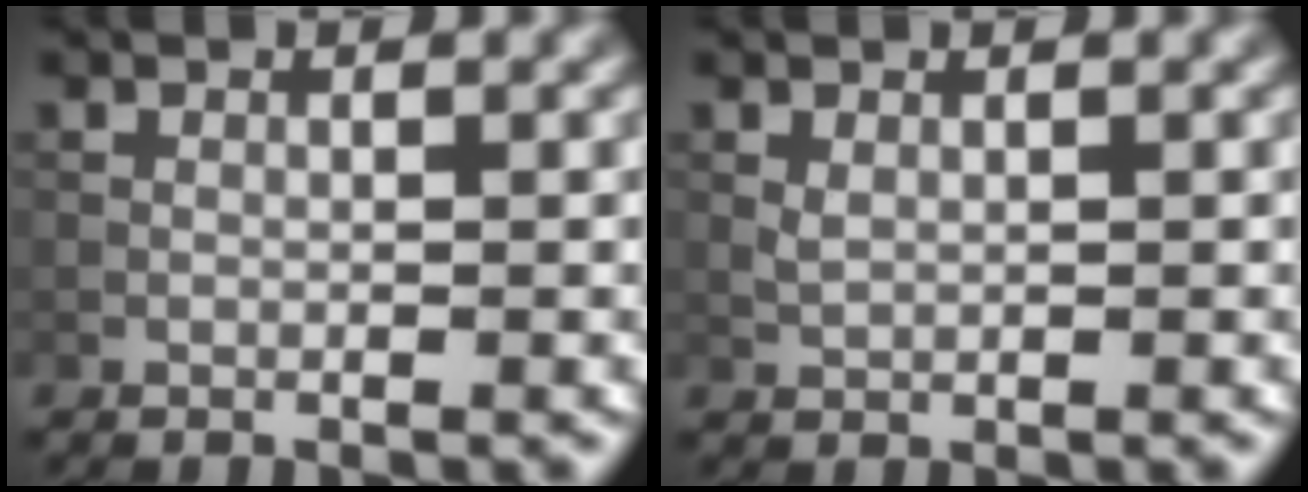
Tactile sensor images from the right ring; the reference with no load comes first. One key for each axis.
{"total": 0.7, "fx": 0.3, "fy": 0.3, "fz": 0.5, "tx": -0.017, "ty": -0.001, "tz": 0.009}